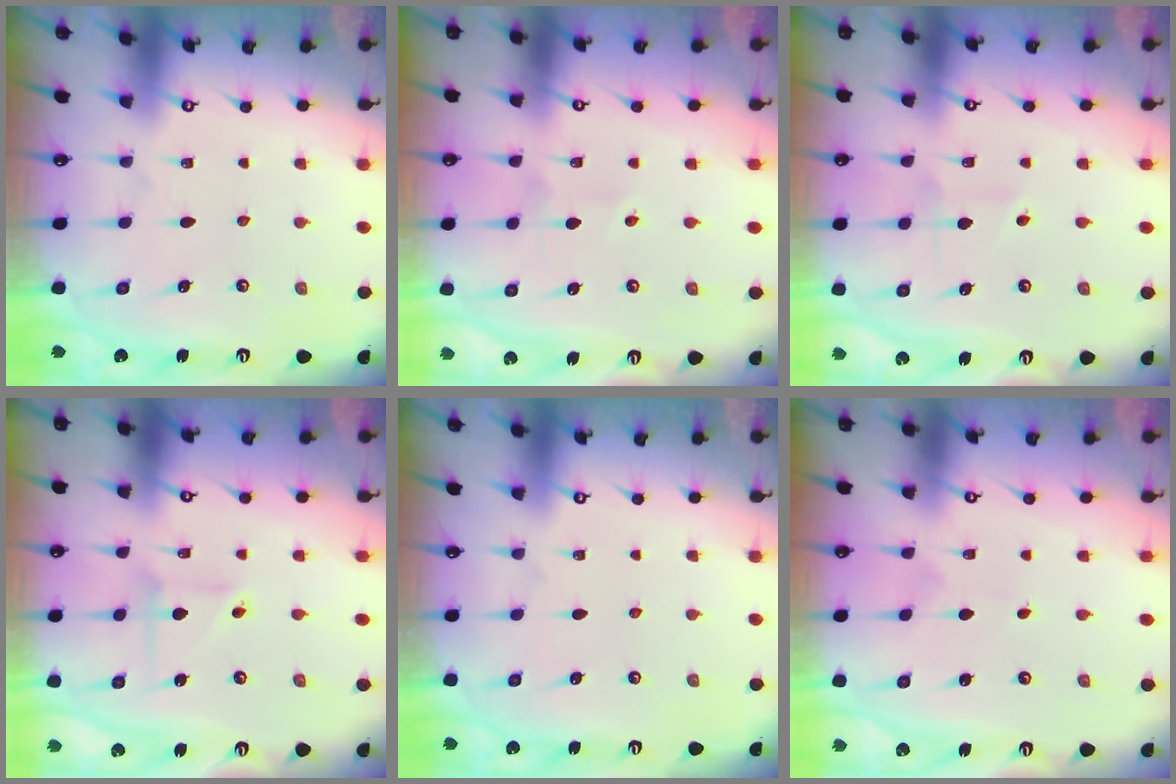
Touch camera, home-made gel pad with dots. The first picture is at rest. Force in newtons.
{"total": 2.5, "press": 2.4, "slide": 0.6}
{"total": 3.4, "press": 3.2, "slide": 1.1}
{"total": 3.0, "press": 3.0, "slide": 0.2}
{"total": 0.0}
{"total": 0.5, "press": 0.5, "slide": 0.0}